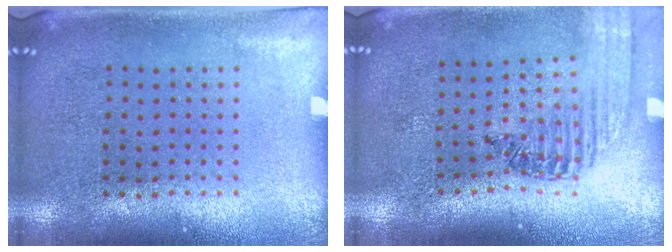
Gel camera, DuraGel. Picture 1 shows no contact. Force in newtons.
{"total": 1.3, "press": 1.3, "slide": 0.4}